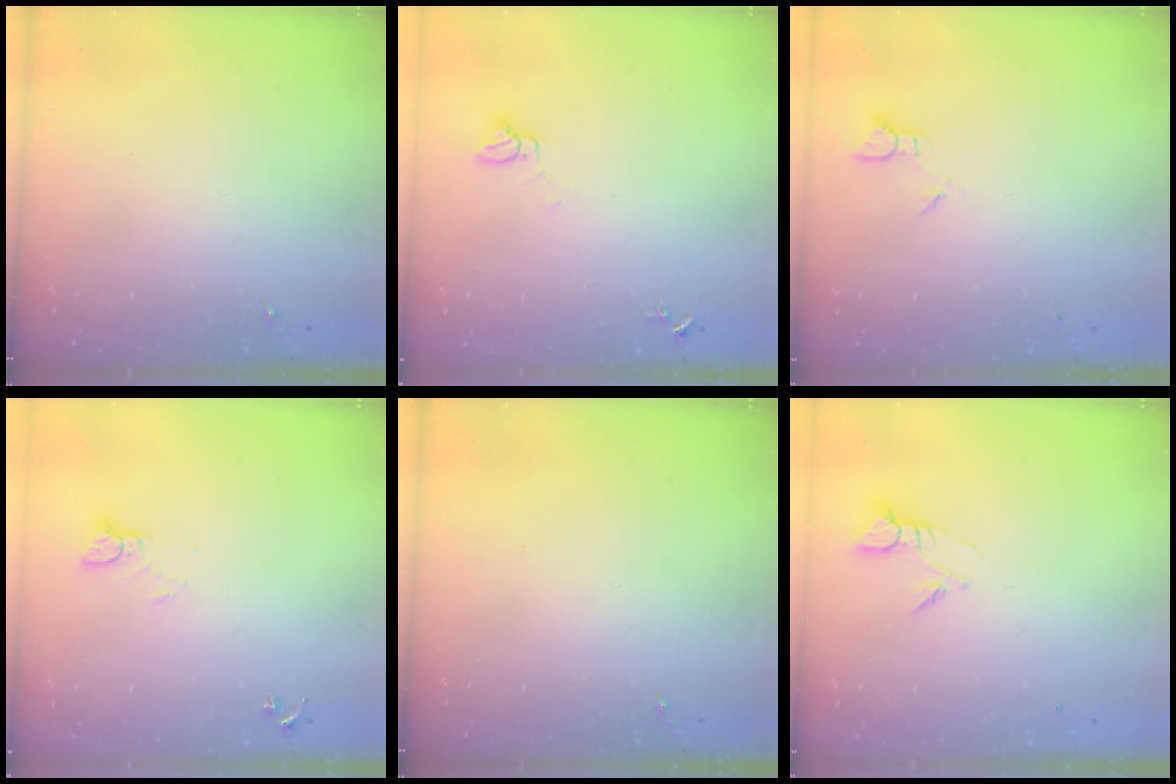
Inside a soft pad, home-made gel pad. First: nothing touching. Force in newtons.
{"total": 3.2, "press": 3.2, "slide": 0.1}
{"total": 1.9, "press": 1.9, "slide": 0.1}
{"total": 3.1, "press": 3.1, "slide": 0.2}
{"total": 0.0}
{"total": 3.9, "press": 3.9, "slide": 0.3}